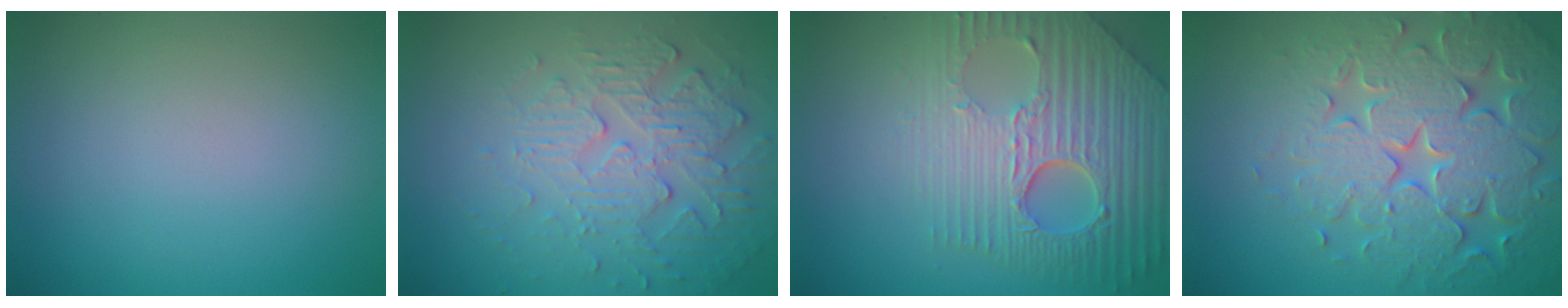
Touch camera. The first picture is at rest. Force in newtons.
{"total": 5.5, "press": 3.4, "slide": 4.3}
{"total": 8.9, "press": 6.0, "slide": 6.6}
{"total": 7.8, "press": 7.6, "slide": 1.6}